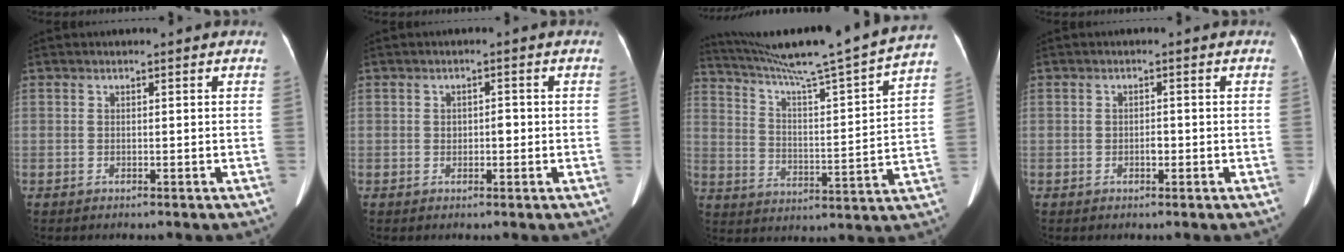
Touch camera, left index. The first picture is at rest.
{"total": 1.7, "force": [-0.2, 1.0, 1.3], "torque": [-0.019, 0.006, -0.002]}
{"total": 22.5, "force": [19.8, -2.0, 10.5], "torque": [-0.178, -0.041, 0.283]}
{"total": 1.2, "force": [-0.5, 0.6, 0.9], "torque": [-0.016, 0.001, -0.008]}